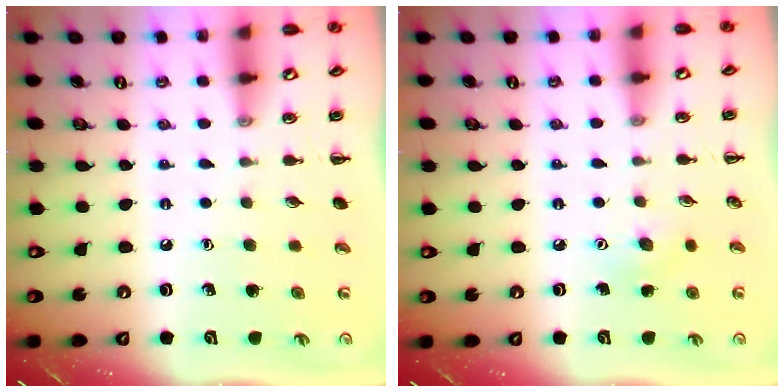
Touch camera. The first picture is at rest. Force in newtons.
{"total": 5.0, "press": 4.8, "slide": 1.2}